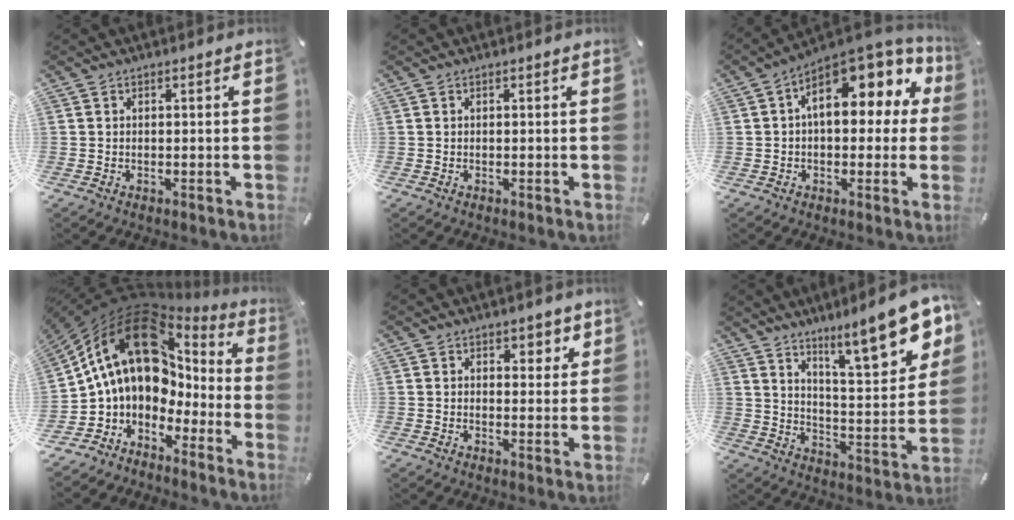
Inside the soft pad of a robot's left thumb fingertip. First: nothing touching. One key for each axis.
{"total": 0.0}
{"total": 13.2, "fx": 5.2, "fy": 7.4, "fz": 9.6, "tx": -0.131, "ty": -0.035, "tz": 0.091}
{"total": 17.9, "fx": 4.5, "fy": 12.1, "fz": 12.4, "tx": -0.245, "ty": -0.026, "tz": 0.072}
{"total": 3.2, "fx": 2.0, "fy": 2.3, "fz": 0.9, "tx": 0.008, "ty": -0.011, "tz": 0.029}
{"total": 17.4, "fx": 12.2, "fy": 4.7, "fz": 11.4, "tx": -0.163, "ty": -0.088, "tz": 0.196}